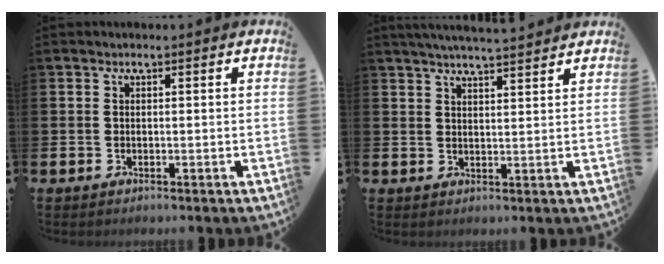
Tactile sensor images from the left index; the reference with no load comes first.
{"total": 4.3, "force": [4.2, -0.3, 0.8], "torque": [-0.024, -0.016, 0.075]}